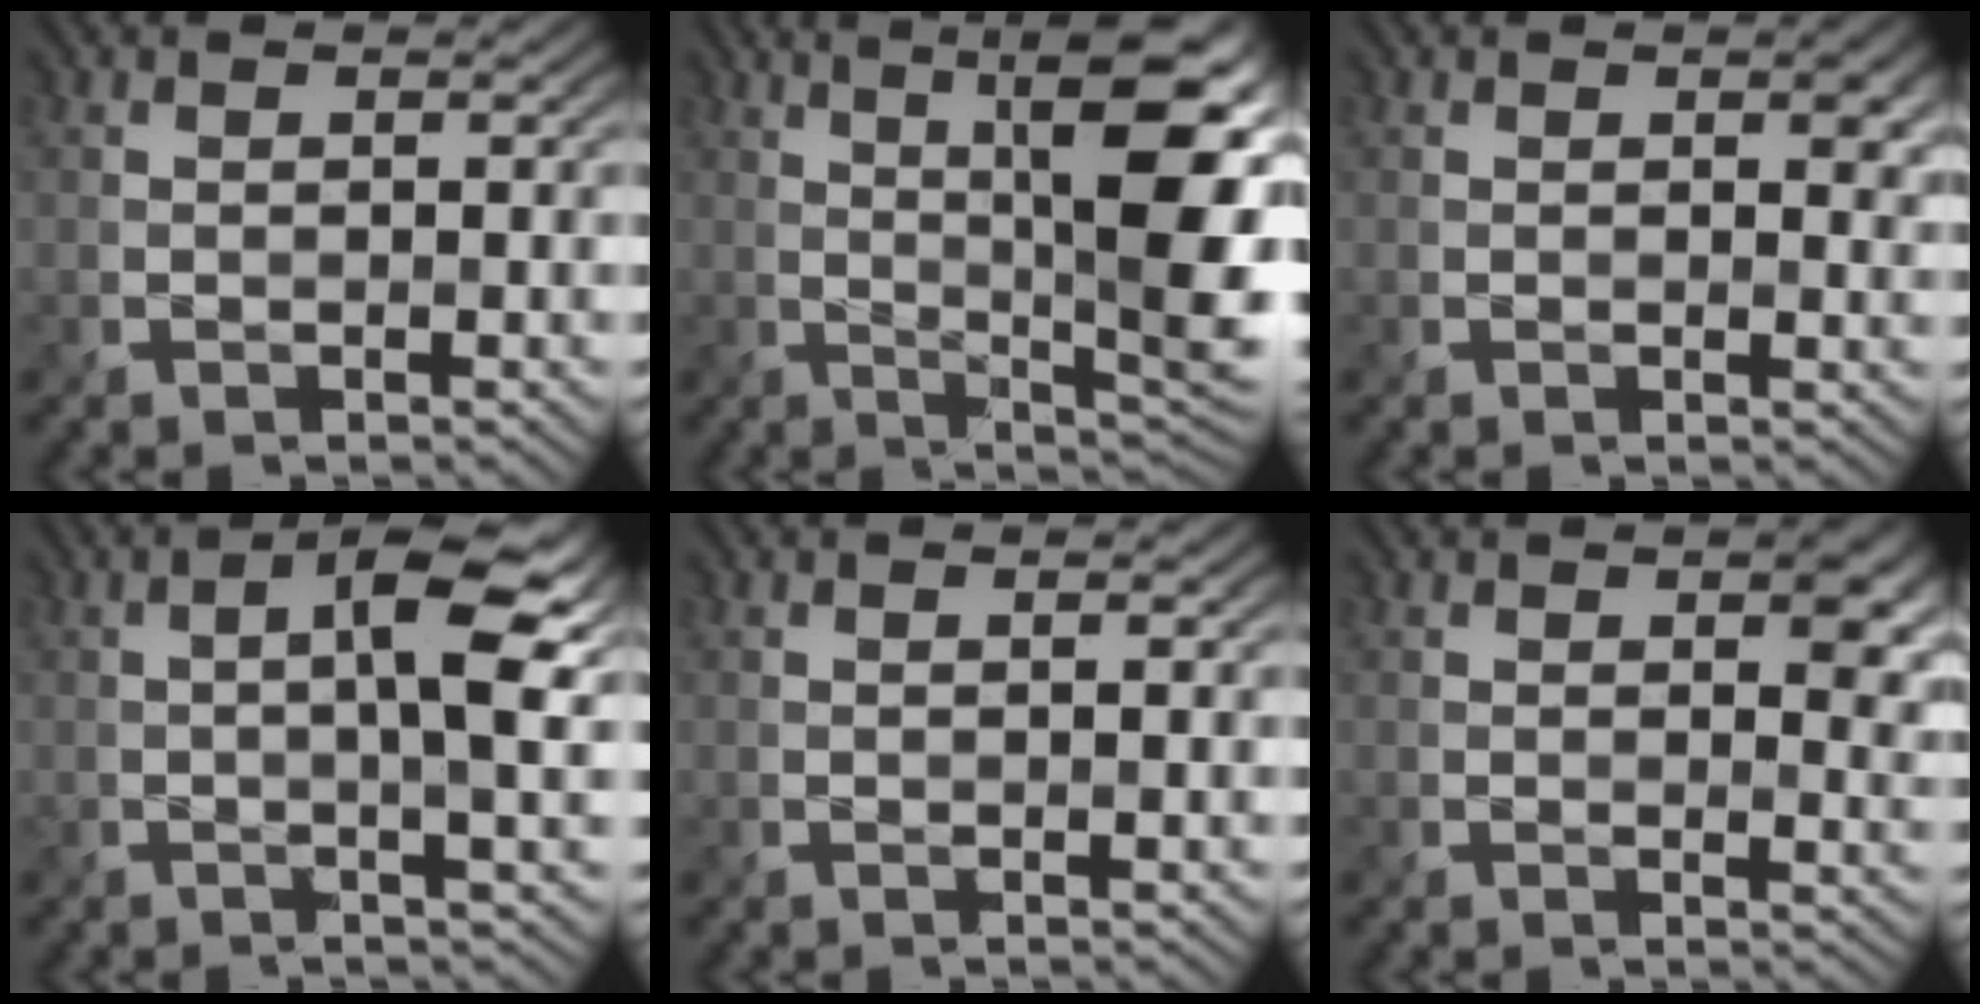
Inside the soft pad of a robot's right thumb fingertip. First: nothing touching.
{"total": 14.7, "force": [4.0, 3.5, 13.7], "torque": [-0.180, 0.014, 0.064]}
{"total": 2.8, "force": [0.9, 1.5, 2.2], "torque": [-0.030, -0.005, 0.017]}
{"total": 7.6, "force": [0.6, 1.9, 7.4], "torque": [-0.110, 0.011, 0.004]}
{"total": 0.6, "force": [0.0, -0.1, 0.6], "torque": [-0.010, 0.001, -0.002]}
{"total": 5.3, "force": [1.8, 2.6, 4.2], "torque": [-0.054, -0.004, 0.032]}